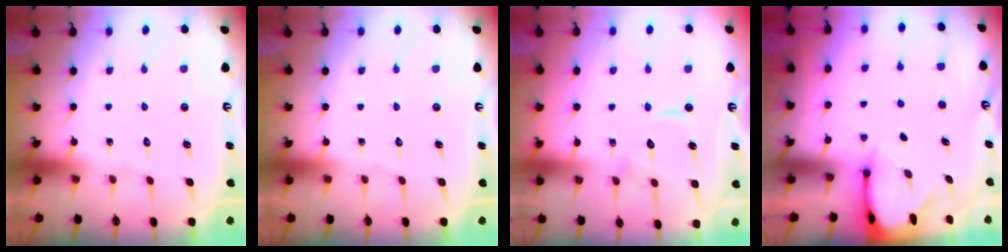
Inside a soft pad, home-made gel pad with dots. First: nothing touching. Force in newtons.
{"total": 0.0}
{"total": 8.9, "press": 8.9, "slide": 0.8}
{"total": 2.6, "press": 2.6, "slide": 0.3}